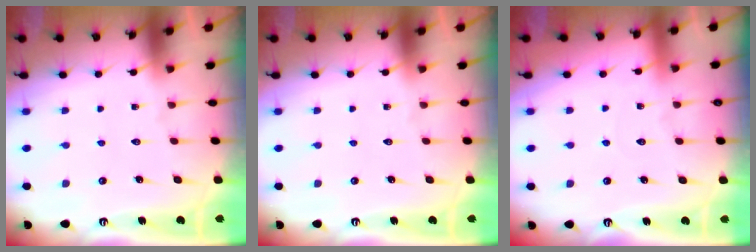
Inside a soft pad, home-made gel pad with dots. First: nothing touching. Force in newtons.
{"total": 0.0}
{"total": 2.7, "press": 2.7, "slide": 0.3}